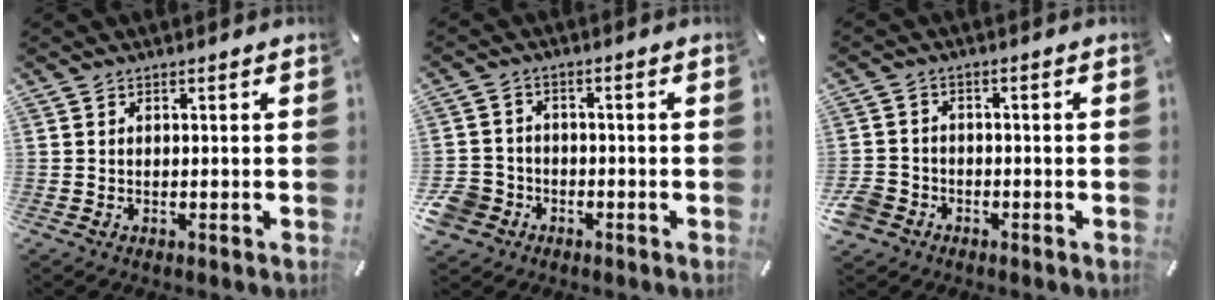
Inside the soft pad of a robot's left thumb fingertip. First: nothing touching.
{"total": 6.4, "force": [-3.0, 5.4, 1.7], "torque": [-0.053, 0.017, -0.057]}
{"total": 4.9, "force": [-2.6, 3.9, 1.4], "torque": [-0.046, 0.007, -0.052]}